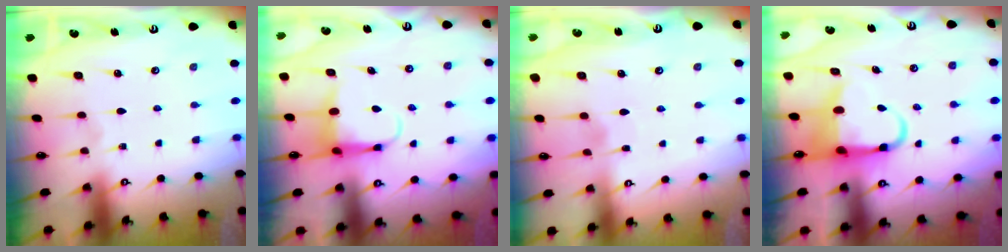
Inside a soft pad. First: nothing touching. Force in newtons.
{"total": 5.3, "press": 5.3, "slide": 0.4}
{"total": 2.4, "press": 2.4, "slide": 0.4}
{"total": 6.8, "press": 6.6, "slide": 1.6}